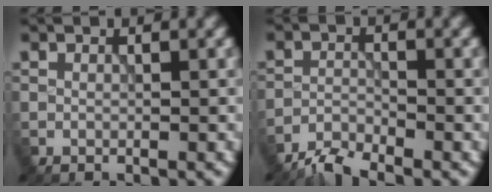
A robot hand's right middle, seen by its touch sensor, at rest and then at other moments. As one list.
[{"total": 2.9, "force": [-2.7, 0.3, 0.9], "torque": [-0.018, -0.002, -0.062]}]